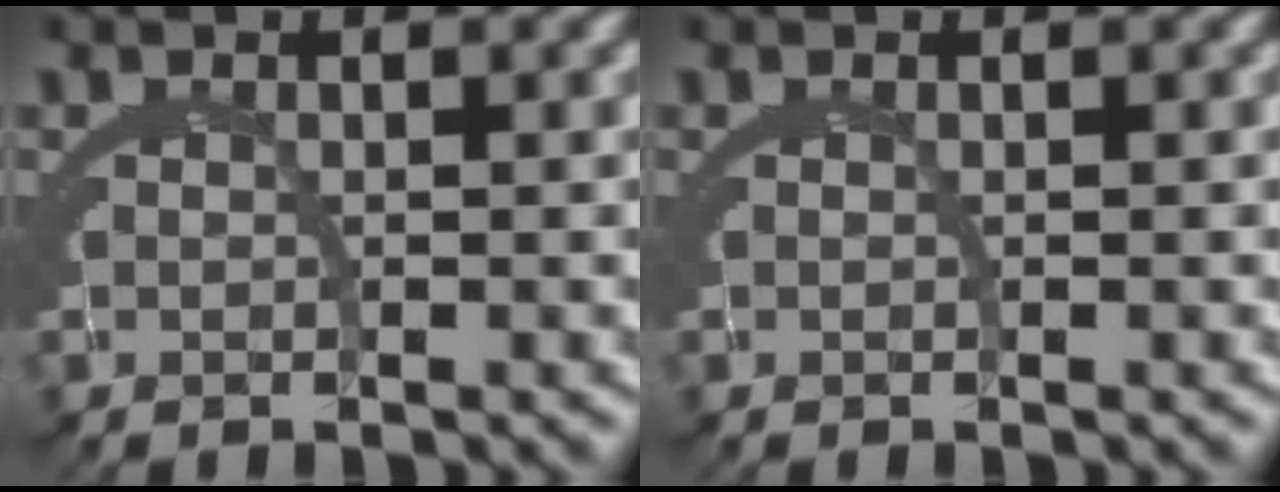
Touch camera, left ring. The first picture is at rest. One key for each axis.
{"total": 0.0}